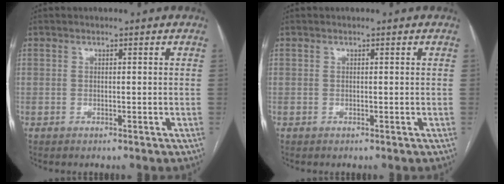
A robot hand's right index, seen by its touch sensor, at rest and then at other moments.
{"total": 0.0}